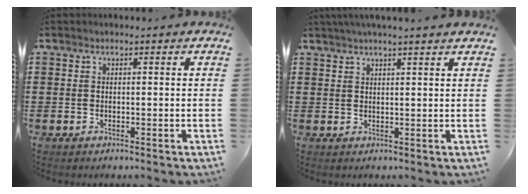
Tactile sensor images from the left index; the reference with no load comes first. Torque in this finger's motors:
{"motor_torque": [2.14, 0.00, 0.75, 0.21]}